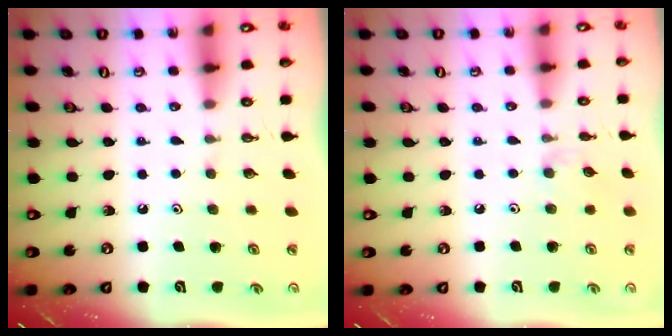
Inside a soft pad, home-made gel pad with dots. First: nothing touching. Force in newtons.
{"total": 3.2, "press": 3.2, "slide": 0.7}